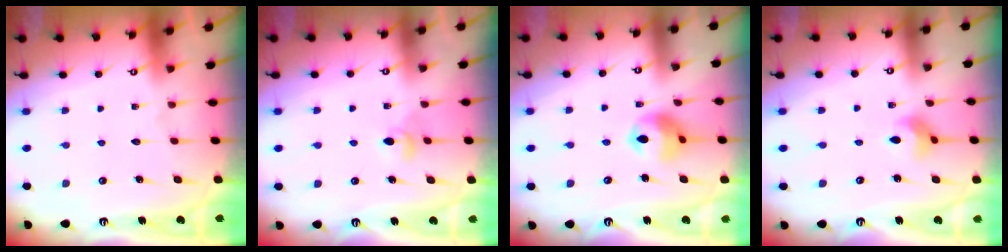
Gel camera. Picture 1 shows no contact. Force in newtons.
{"total": 3.9, "press": 3.8, "slide": 0.7}
{"total": 10.5, "press": 10.4, "slide": 1.7}
{"total": 4.3, "press": 4.2, "slide": 0.7}